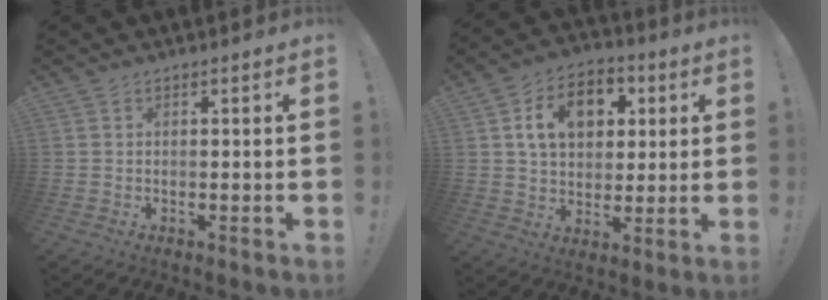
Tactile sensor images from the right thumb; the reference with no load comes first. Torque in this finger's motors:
{"motor_torque": [0.51, 0.61, 0.31, -0.04, 0.18]}